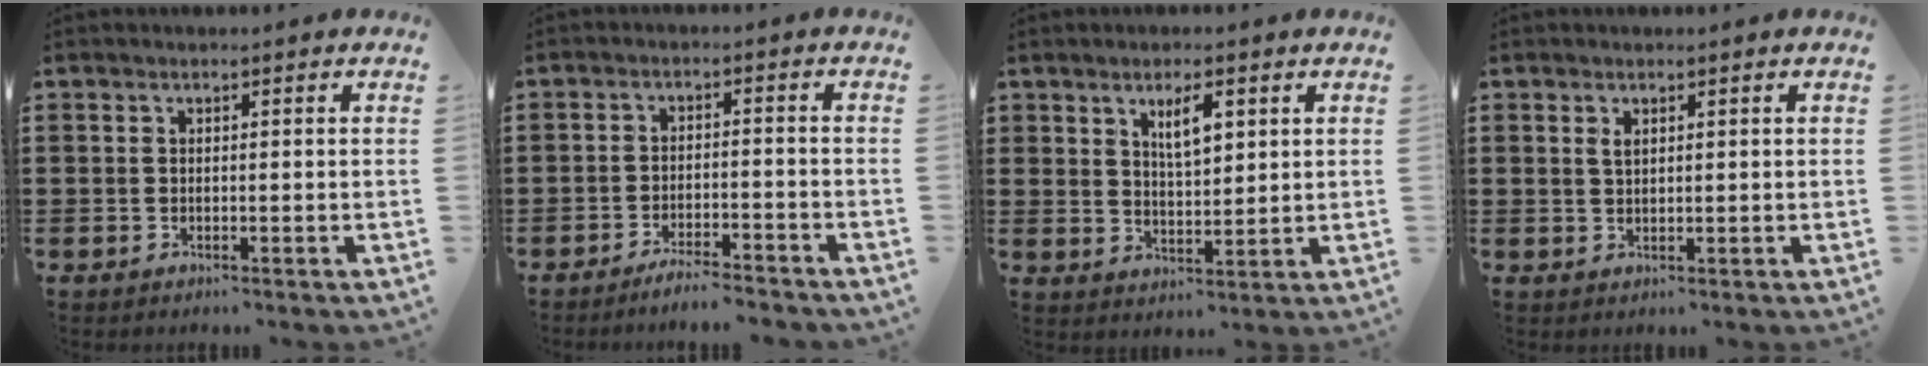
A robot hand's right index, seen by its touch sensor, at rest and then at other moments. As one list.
[{"total": 3.5, "force": [-3.4, -0.2, 0.9], "torque": [-0.018, 0.000, -0.067]}, {"total": 4.3, "force": [2.3, 1.5, 3.4], "torque": [-0.057, -0.002, 0.036]}, {"total": 1.2, "force": [0.6, 0.6, 0.9], "torque": [-0.020, 0.004, 0.011]}]